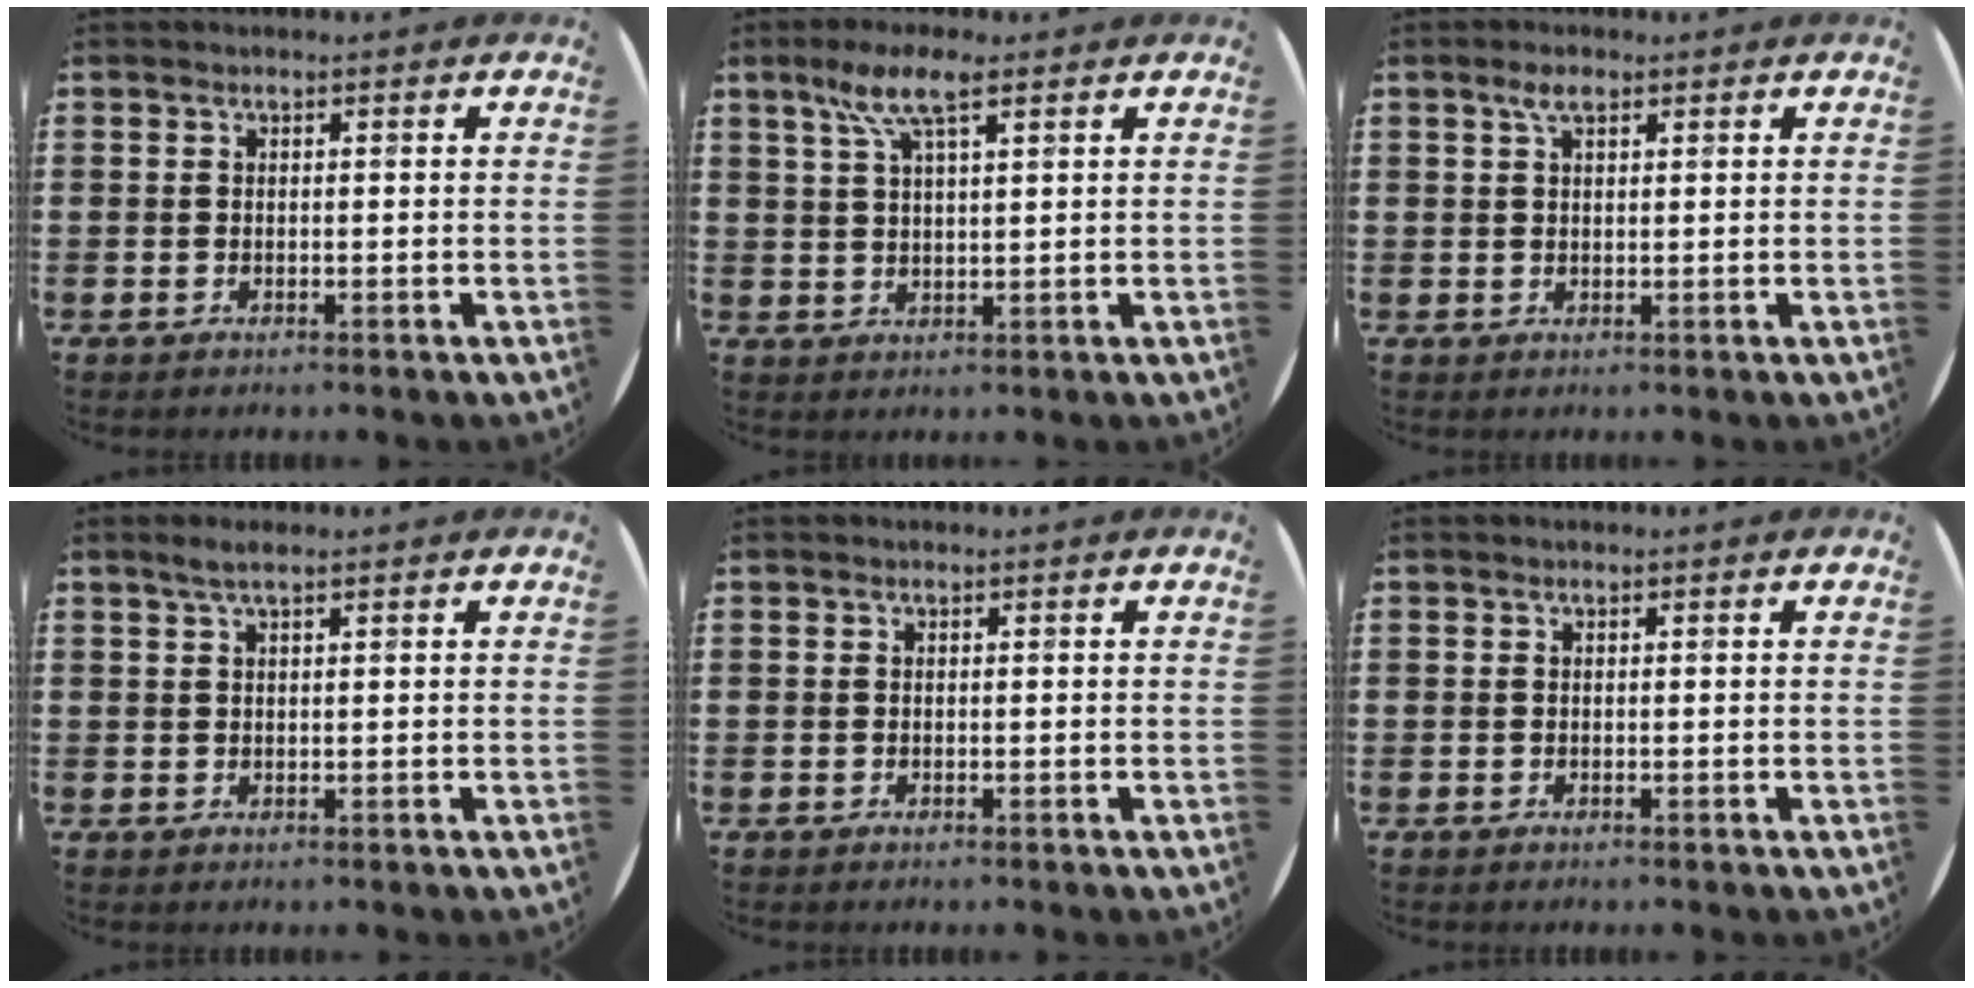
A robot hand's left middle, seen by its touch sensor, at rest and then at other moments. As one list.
[{"total": 6.3, "force": [3.7, 1.6, 4.8], "torque": [-0.103, 0.011, 0.064]}, {"total": 2.3, "force": [1.5, 0.9, 1.6], "torque": [-0.026, 0.004, 0.024]}, {"total": 1.8, "force": [1.2, 0.1, 1.3], "torque": [-0.026, 0.003, 0.021]}, {"total": 0.0}, {"total": 0.0}]